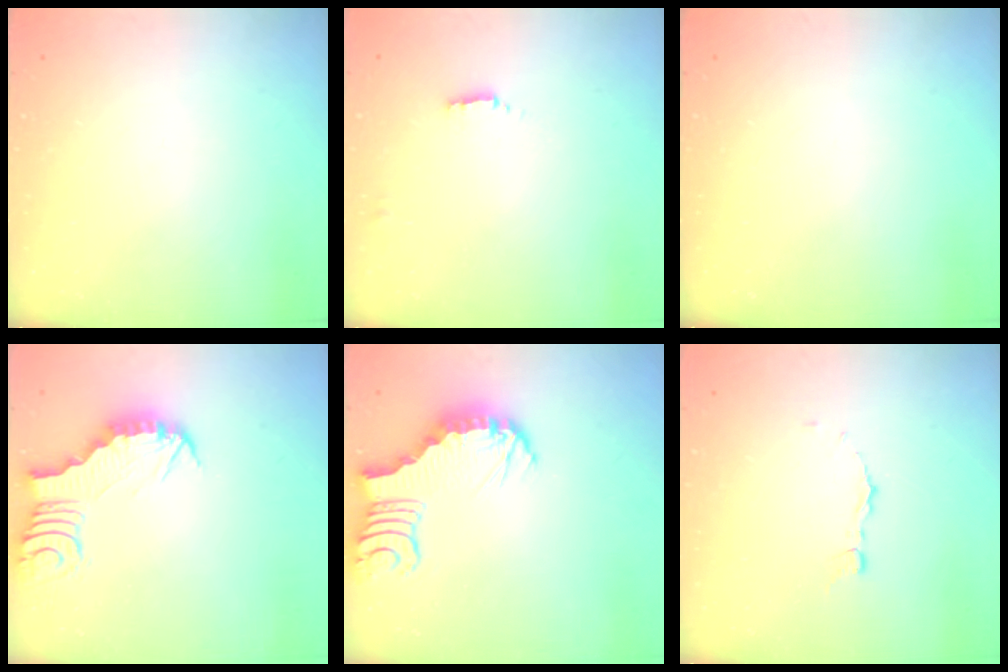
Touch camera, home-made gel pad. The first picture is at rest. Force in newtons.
{"total": 1.4, "press": 1.4, "slide": 0.4}
{"total": 0.0}
{"total": 3.0, "press": 3.0, "slide": 0.3}
{"total": 3.9, "press": 3.9, "slide": 0.8}
{"total": 4.7, "press": 4.7, "slide": 0.5}